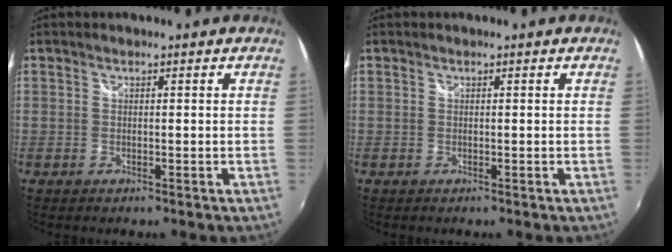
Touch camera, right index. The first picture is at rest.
{"total": 0.0}